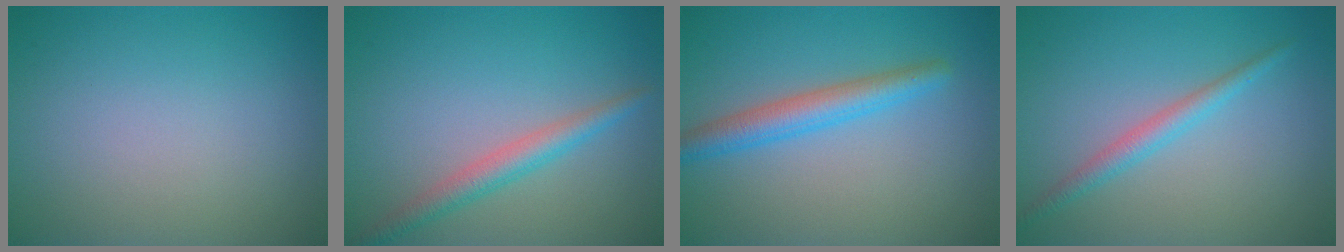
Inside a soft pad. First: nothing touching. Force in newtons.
{"total": 2.8, "press": 2.8, "slide": 0.1}
{"total": 3.4, "press": 3.4, "slide": 0.1}
{"total": 2.0, "press": 2.0, "slide": 0.1}